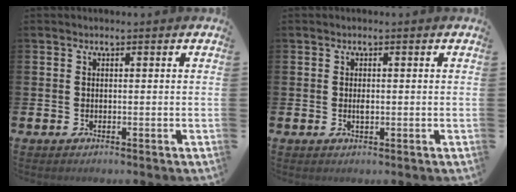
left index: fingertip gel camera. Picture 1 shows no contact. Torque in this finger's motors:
{"motor_torque": [0.49, 0.19, 0.00, 0.05]}